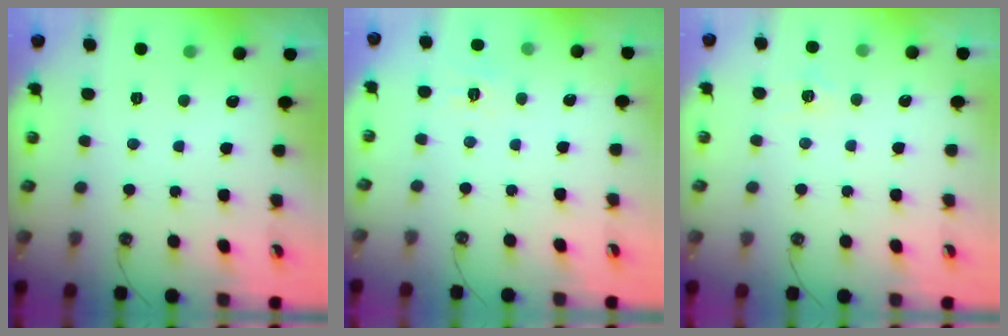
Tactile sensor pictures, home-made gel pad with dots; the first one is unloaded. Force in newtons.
{"total": 5.8, "press": 5.7, "slide": 0.6}
{"total": 4.0, "press": 4.0, "slide": 0.5}